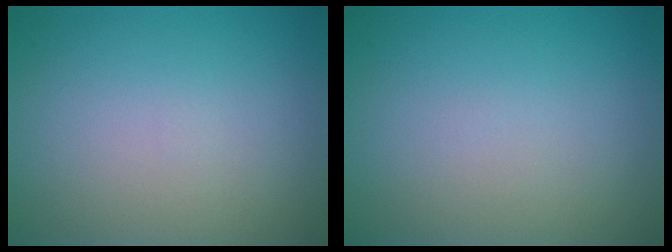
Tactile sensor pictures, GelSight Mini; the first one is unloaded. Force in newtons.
{"total": 0.0}